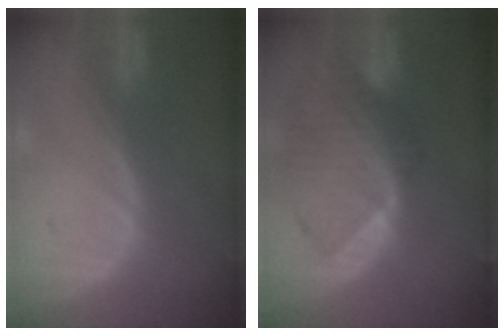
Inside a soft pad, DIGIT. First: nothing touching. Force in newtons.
{"total": 10.2, "press": 8.8, "slide": 5.1}